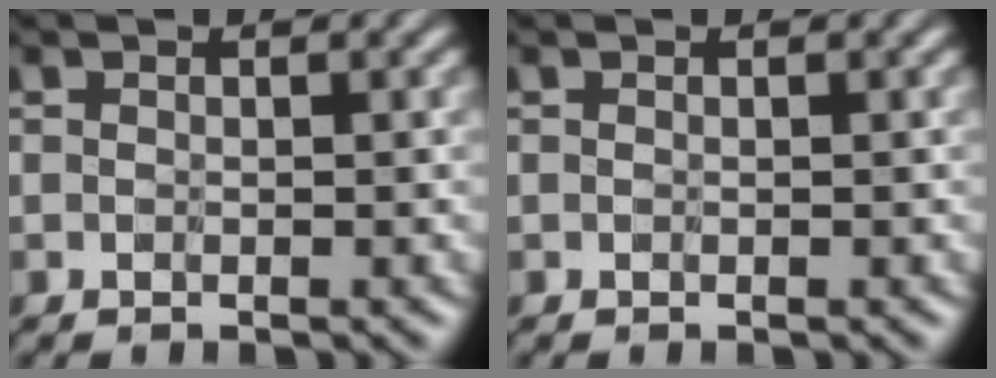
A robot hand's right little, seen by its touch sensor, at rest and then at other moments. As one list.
[{"total": 0.0}]